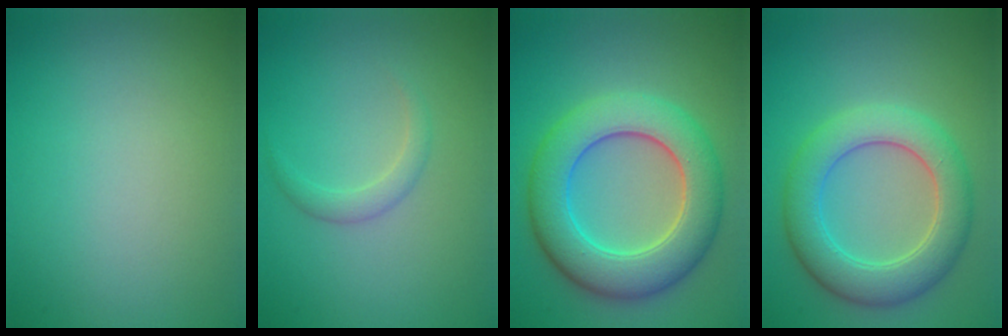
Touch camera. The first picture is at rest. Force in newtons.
{"total": 1.4, "press": 1.4, "slide": 0.1}
{"total": 8.3, "press": 8.3, "slide": 0.6}
{"total": 6.1, "press": 6.1, "slide": 0.4}